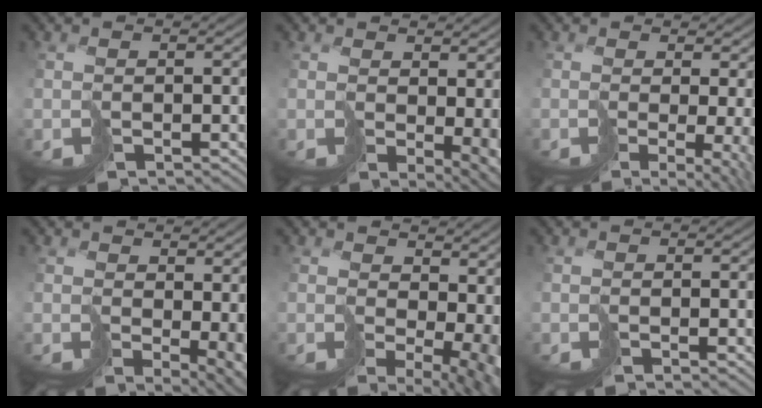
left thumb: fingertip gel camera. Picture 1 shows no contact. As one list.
[{"total": 6.0, "force": [1.1, 2.3, 5.4], "torque": [-0.081, -0.008, 0.026]}, {"total": 8.2, "force": [-1.5, 2.6, 7.7], "torque": [-0.100, -0.010, -0.012]}, {"total": 6.6, "force": [1.4, 2.8, 5.8], "torque": [-0.089, -0.010, 0.033]}, {"total": 11.7, "force": [1.5, 6.8, 9.5], "torque": [-0.131, -0.032, 0.064]}, {"total": 1.1, "force": [-0.3, 0.1, 1.1], "torque": [-0.018, -0.002, -0.007]}]